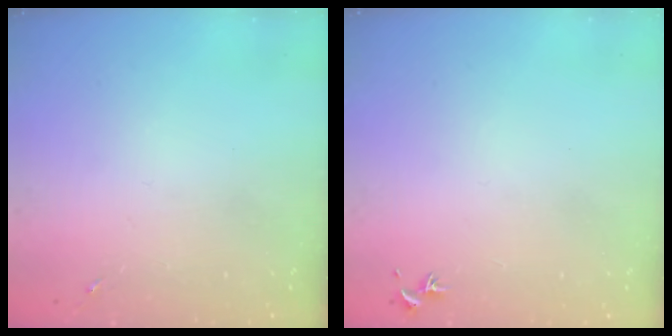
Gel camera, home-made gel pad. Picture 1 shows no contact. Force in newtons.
{"total": 0.0}